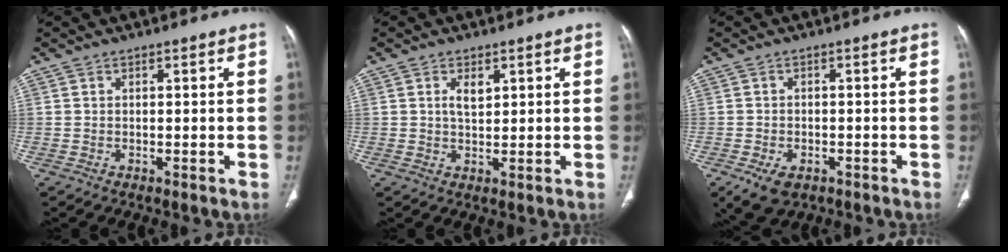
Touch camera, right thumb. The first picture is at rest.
{"total": 3.0, "force": [1.2, 1.6, 2.2], "torque": [-0.031, -0.007, 0.022]}
{"total": 6.3, "force": [-3.3, 3.9, 3.6], "torque": [-0.066, 0.005, -0.047]}